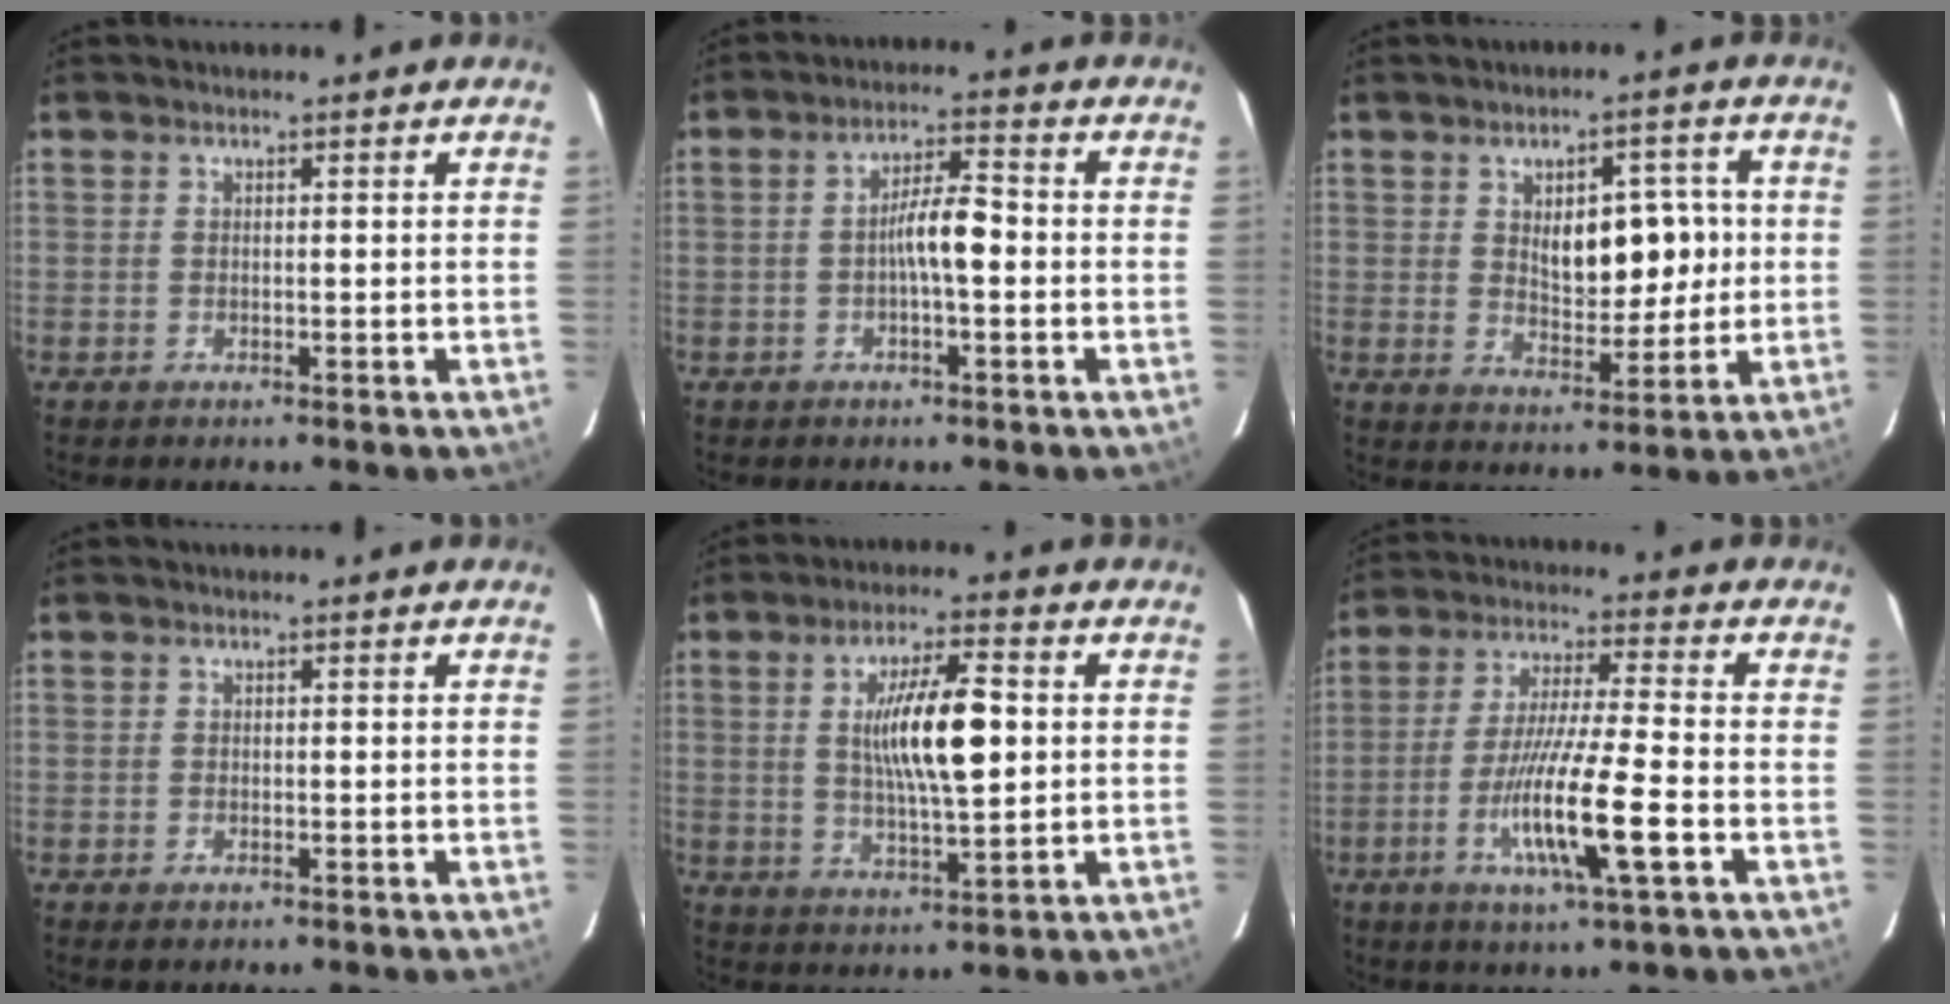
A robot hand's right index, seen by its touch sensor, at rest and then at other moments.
{"total": 5.6, "force": [-0.8, 0.9, 5.4], "torque": [-0.097, 0.016, -0.016]}
{"total": 9.0, "force": [1.4, 4.3, 7.7], "torque": [-0.111, 0.011, 0.033]}
{"total": 0.8, "force": [-0.5, 0.3, 0.5], "torque": [-0.010, -0.002, -0.004]}
{"total": 11.1, "force": [1.3, 1.9, 10.8], "torque": [-0.192, 0.004, 0.025]}
{"total": 12.7, "force": [-4.2, 0.1, 12.0], "torque": [-0.227, -0.018, -0.080]}